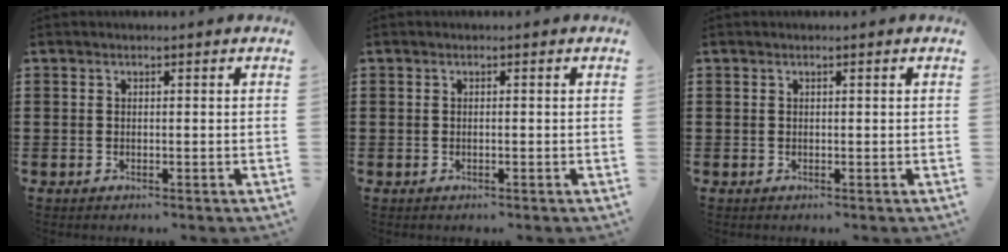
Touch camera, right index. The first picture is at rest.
{"total": 0.0}
{"total": 0.0}